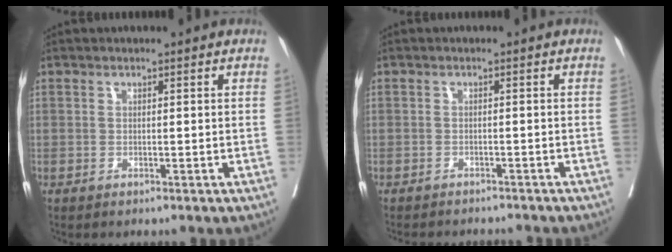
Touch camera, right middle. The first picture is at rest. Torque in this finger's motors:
{"motor_torque": [0.98, -1.15, 0.11, 0.07]}